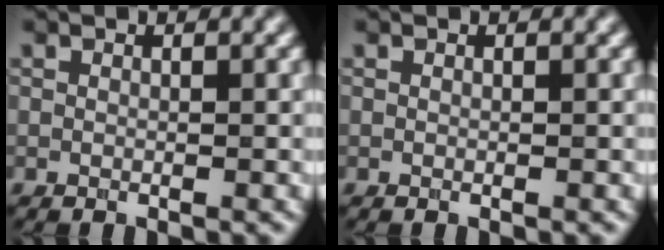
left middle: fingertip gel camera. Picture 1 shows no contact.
{"total": 0.0}